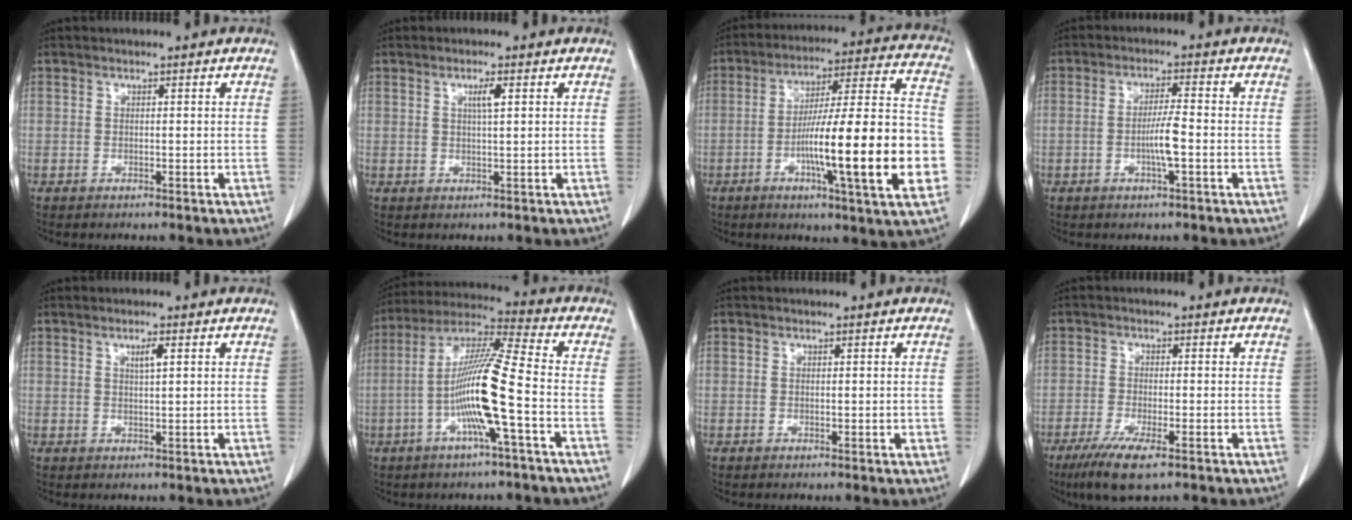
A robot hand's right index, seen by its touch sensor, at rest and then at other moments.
{"total": 2.2, "force": [0.8, 0.0, 2.0], "torque": [-0.038, -0.001, 0.014]}
{"total": 22.1, "force": [-5.5, 1.4, 21.3], "torque": [-0.290, 0.009, -0.080]}
{"total": 4.4, "force": [-1.1, 0.1, 4.3], "torque": [-0.083, 0.000, -0.018]}
{"total": 1.9, "force": [0.8, 0.1, 1.8], "torque": [-0.032, -0.002, 0.014]}
{"total": 13.4, "force": [-3.4, -0.4, 13.0], "torque": [-0.252, 0.005, -0.071]}
{"total": 0.8, "force": [0.1, 0.4, 0.6], "torque": [-0.008, -0.001, 0.005]}
{"total": 6.6, "force": [-4.1, 1.0, 5.1], "torque": [-0.096, -0.018, -0.070]}